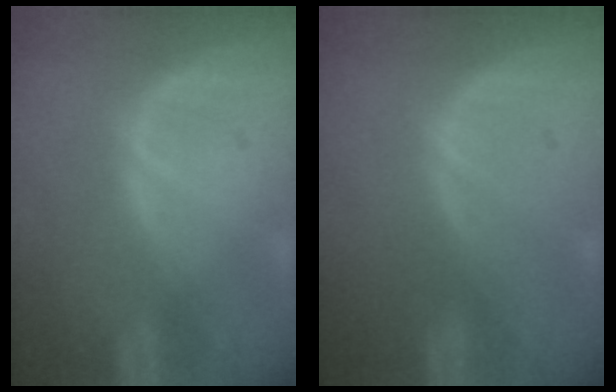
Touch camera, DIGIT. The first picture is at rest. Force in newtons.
{"total": 0.0}